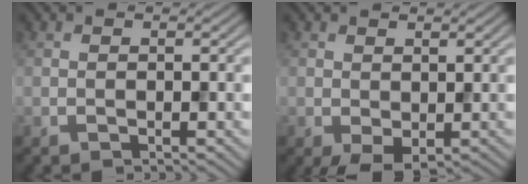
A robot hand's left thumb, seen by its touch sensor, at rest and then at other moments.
{"total": 2.9, "force": [-0.8, 1.9, 2.1], "torque": [-0.047, -0.010, -0.014]}